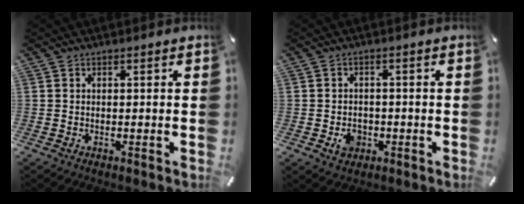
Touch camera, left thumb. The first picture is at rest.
{"total": 4.3, "force": [-1.3, 3.6, 1.9], "torque": [-0.015, -0.001, -0.022]}